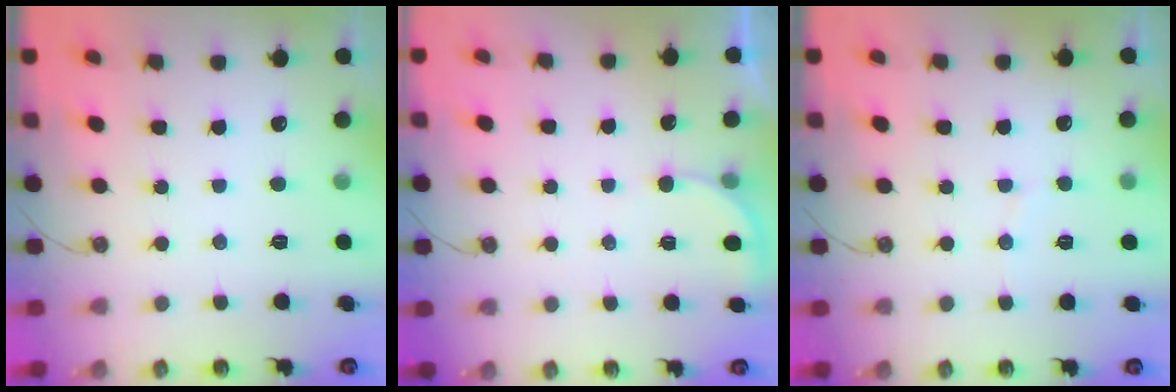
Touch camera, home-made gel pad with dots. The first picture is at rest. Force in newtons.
{"total": 3.4, "press": 3.4, "slide": 0.2}
{"total": 2.7, "press": 2.4, "slide": 1.2}